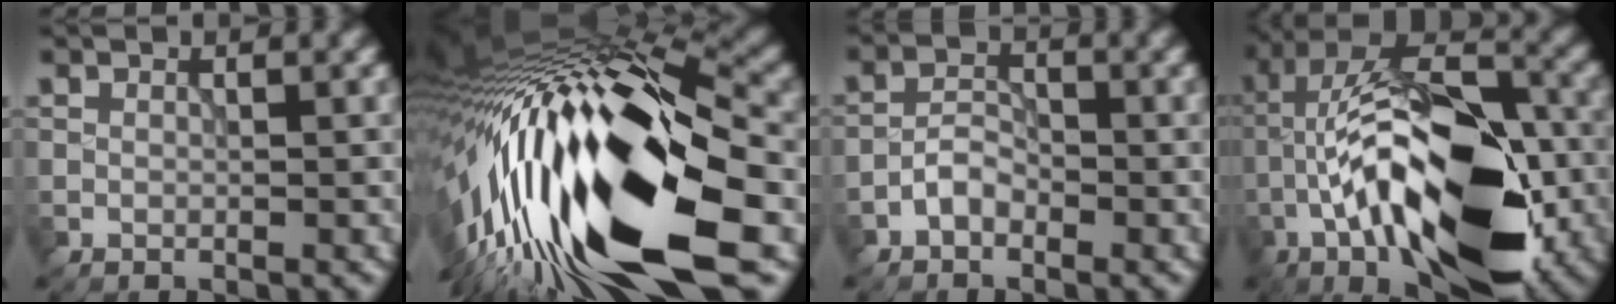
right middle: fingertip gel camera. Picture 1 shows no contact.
{"total": 19.6, "force": [-4.8, 6.7, 17.8], "torque": [-0.316, -0.016, -0.091]}
{"total": 2.1, "force": [-1.4, 1.1, 1.2], "torque": [-0.017, 0.008, -0.031]}
{"total": 14.5, "force": [-4.1, 6.2, 12.4], "torque": [-0.199, 0.027, -0.076]}